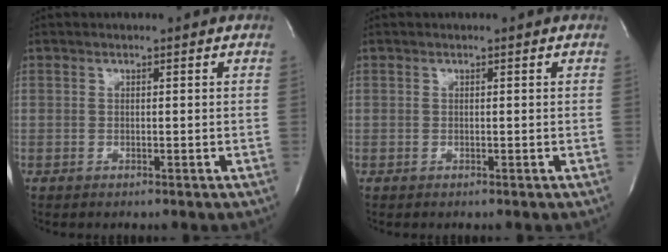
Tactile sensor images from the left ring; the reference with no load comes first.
{"total": 0.0}